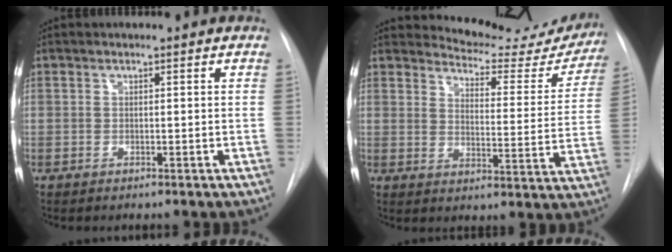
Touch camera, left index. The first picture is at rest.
{"total": 16.9, "force": [16.3, 3.6, 2.7], "torque": [-0.017, -0.070, 0.181]}